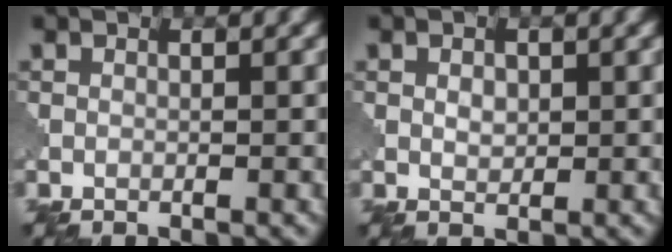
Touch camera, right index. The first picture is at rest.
{"total": 1.2, "force": [0.3, 0.9, 0.8], "torque": [-0.015, 0.001, 0.005]}